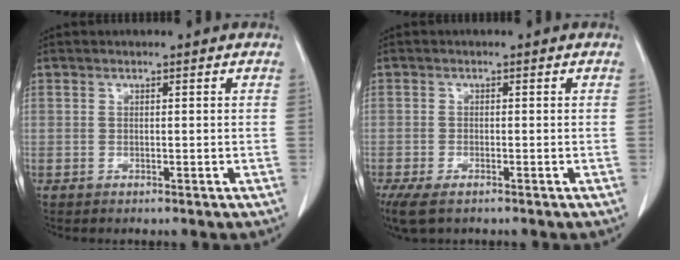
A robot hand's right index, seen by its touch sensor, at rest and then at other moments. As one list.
[{"total": 4.9, "force": [-3.4, 1.6, 3.1], "torque": [-0.061, -0.013, -0.056]}]